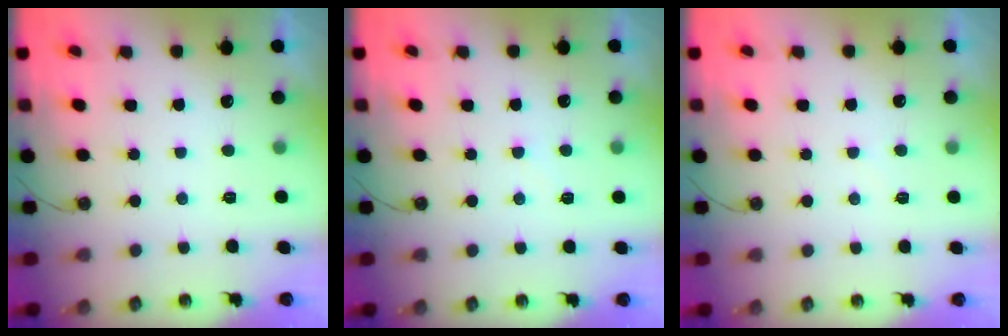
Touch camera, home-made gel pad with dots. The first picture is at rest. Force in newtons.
{"total": 2.8, "press": 2.8, "slide": 0.4}
{"total": 5.9, "press": 5.9, "slide": 0.6}